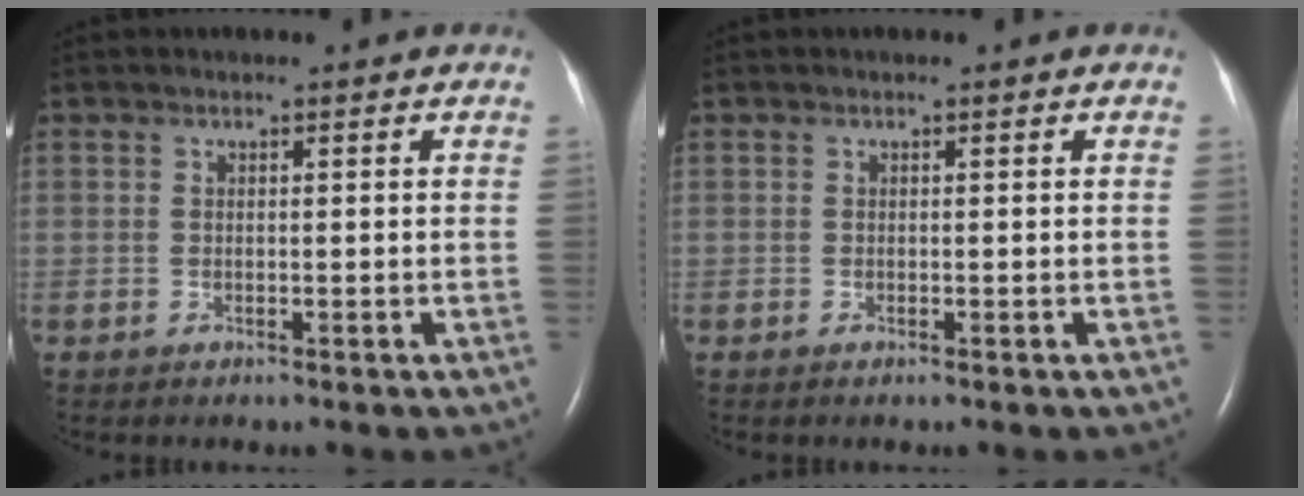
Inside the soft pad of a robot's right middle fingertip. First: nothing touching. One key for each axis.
{"total": 0.0}